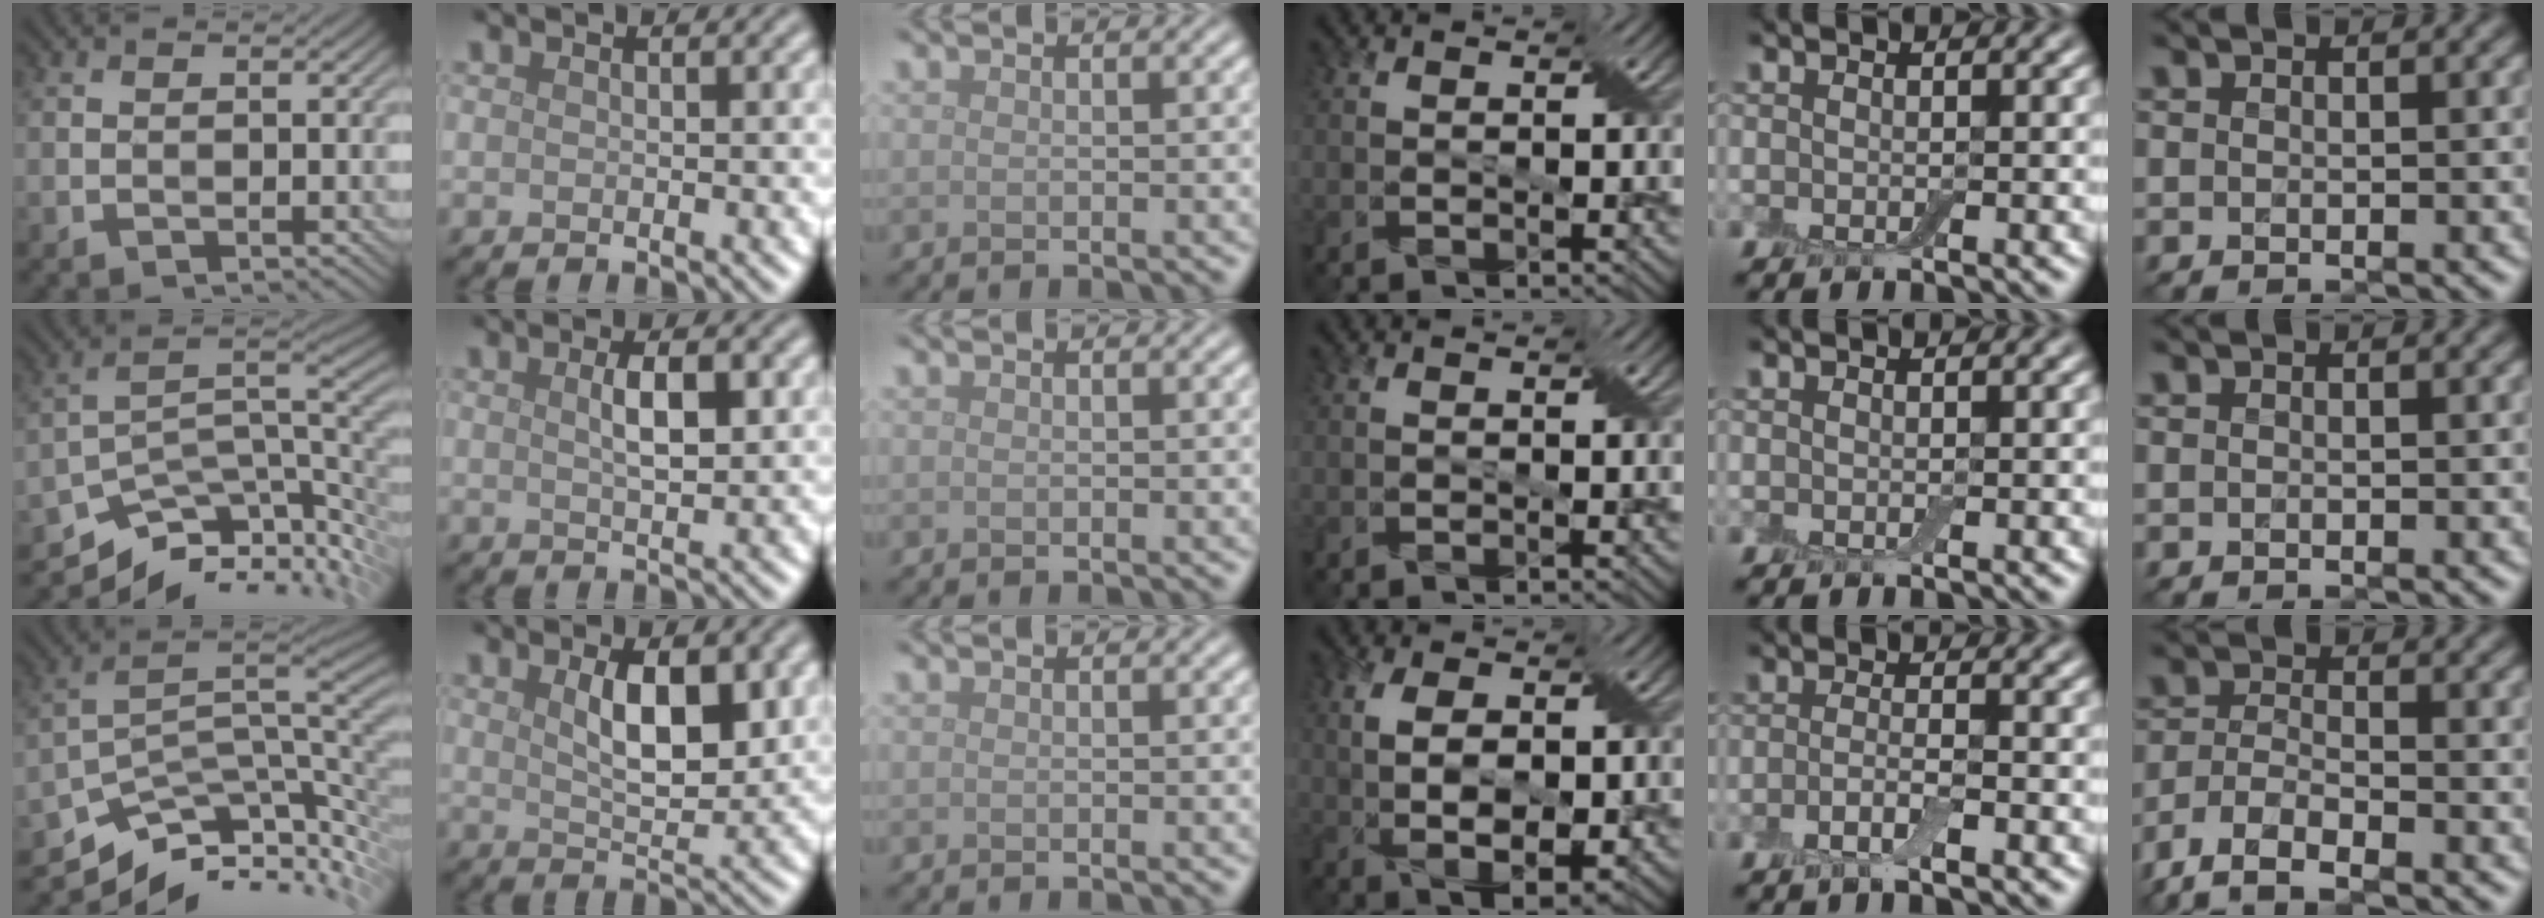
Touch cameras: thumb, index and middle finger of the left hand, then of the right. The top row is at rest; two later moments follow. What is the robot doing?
{"motion": "wrap", "object": "bandage"}